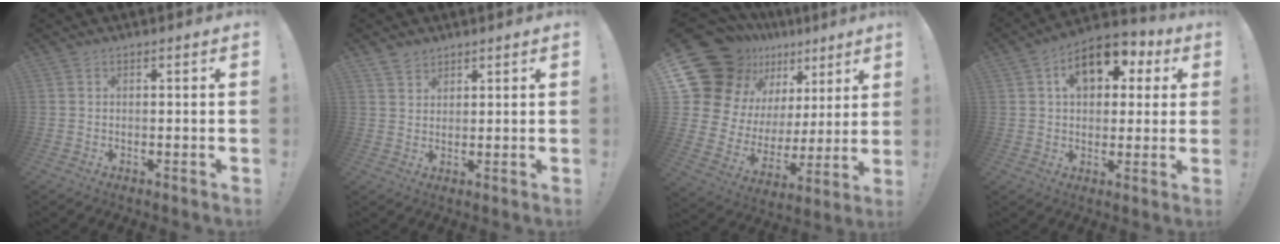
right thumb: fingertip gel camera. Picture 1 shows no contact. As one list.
[{"total": 3.5, "force": [3.0, 1.8, 0.3], "torque": [0.000, -0.017, 0.055]}, {"total": 18.6, "force": [12.1, 11.7, 7.9], "torque": [-0.112, -0.100, 0.258]}, {"total": 13.5, "force": [5.4, 9.0, 8.5], "torque": [-0.113, -0.017, 0.095]}]